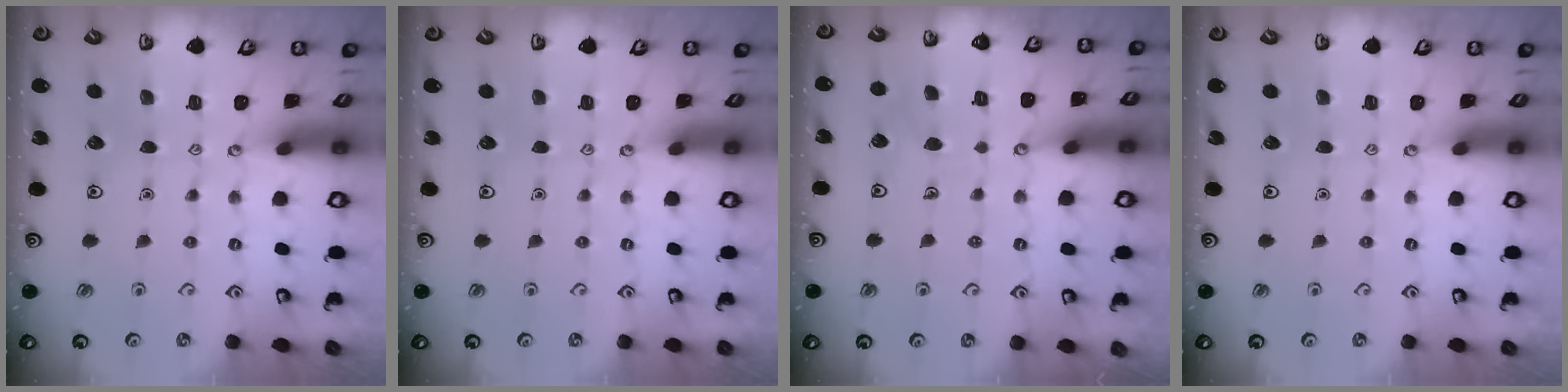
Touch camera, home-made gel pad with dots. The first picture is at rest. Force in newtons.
{"total": 0.0}
{"total": 4.8, "press": 4.8, "slide": 0.4}
{"total": 0.0}